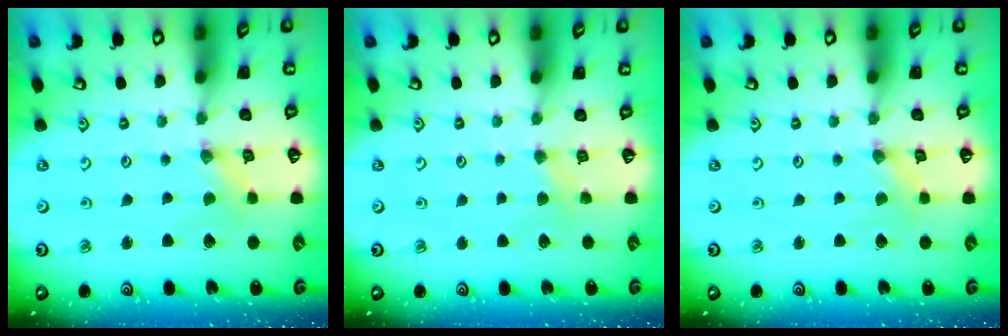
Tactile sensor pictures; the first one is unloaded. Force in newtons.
{"total": 2.7, "press": 2.6, "slide": 0.4}
{"total": 0.0}